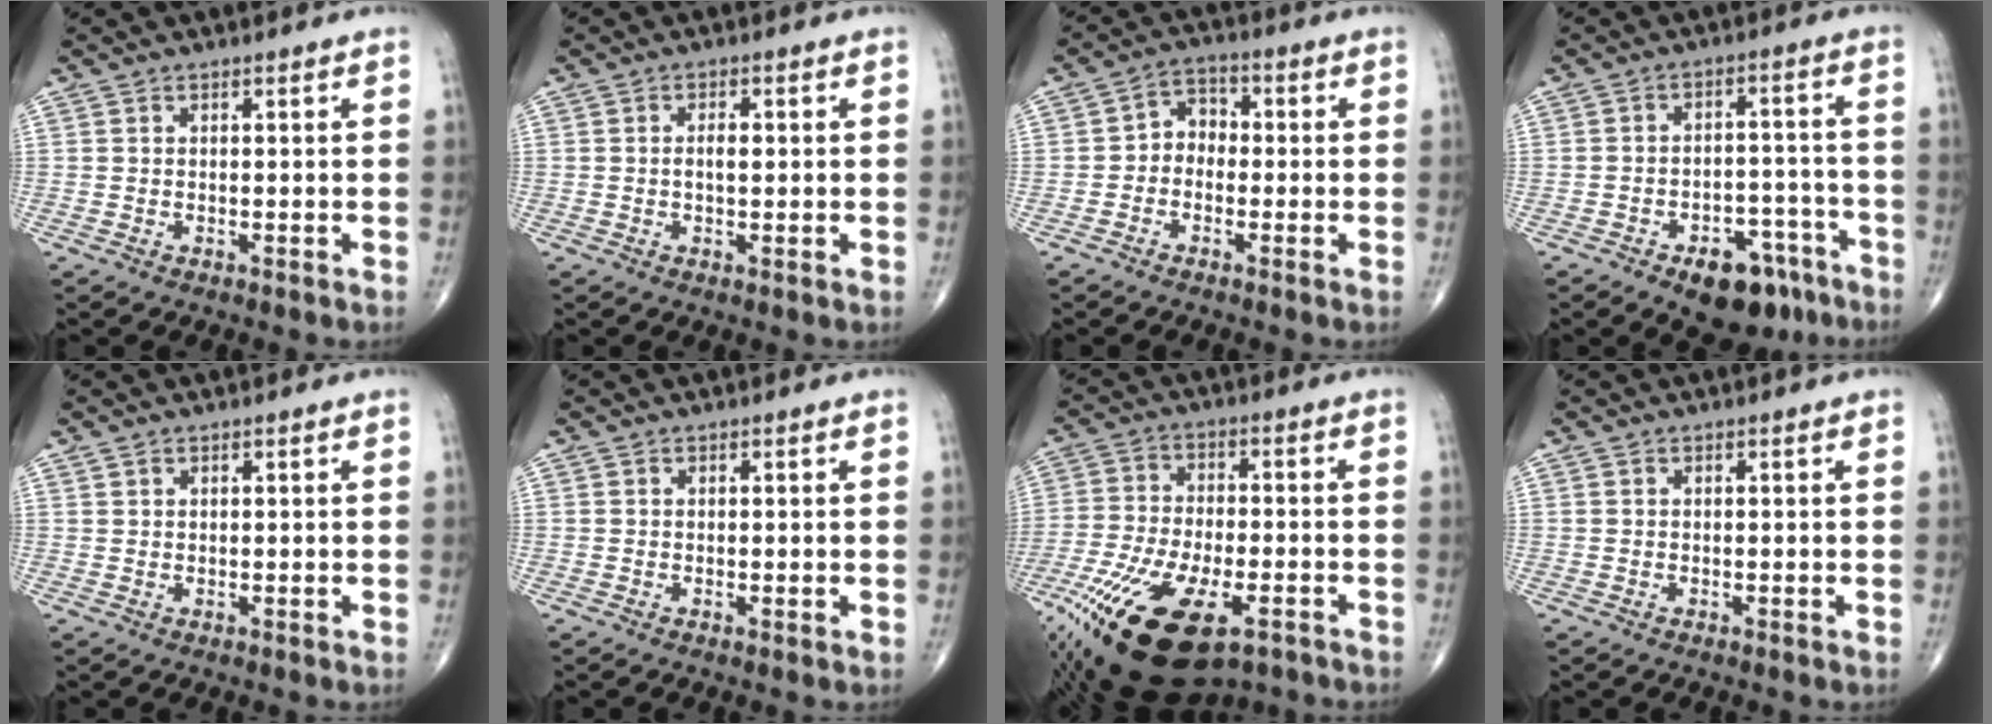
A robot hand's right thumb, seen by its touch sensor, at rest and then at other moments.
{"total": 2.6, "force": [0.1, 1.2, 2.3], "torque": [-0.038, 0.001, -0.001]}
{"total": 4.7, "force": [-0.9, 3.8, 2.6], "torque": [-0.013, 0.022, -0.034]}
{"total": 11.9, "force": [-7.5, 6.4, 6.6], "torque": [-0.055, 0.057, -0.103]}
{"total": 0.7, "force": [0.5, 0.4, 0.1], "torque": [0.002, -0.002, 0.008]}
{"total": 0.0}
{"total": 20.6, "force": [-11.0, 8.8, 15.0], "torque": [-0.310, 0.005, -0.186]}
{"total": 0.0}